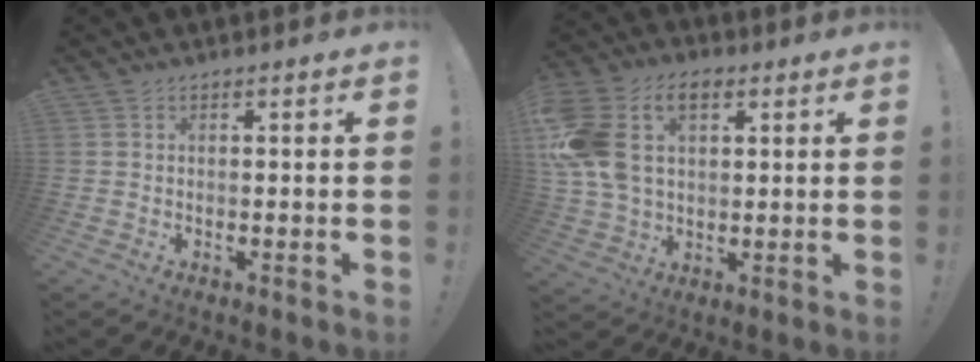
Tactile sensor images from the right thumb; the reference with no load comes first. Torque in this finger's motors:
{"motor_torque": [1.78, 3.23, 1.48, 0.28, 0.34]}